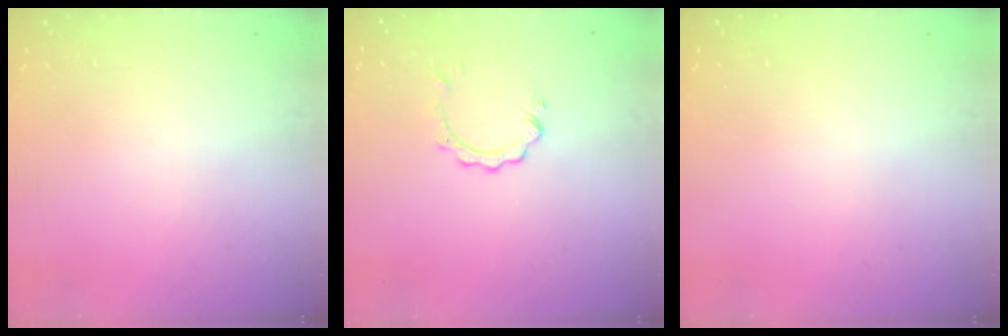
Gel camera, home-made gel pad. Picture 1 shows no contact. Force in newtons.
{"total": 2.1, "press": 2.1, "slide": 0.2}
{"total": 0.0}